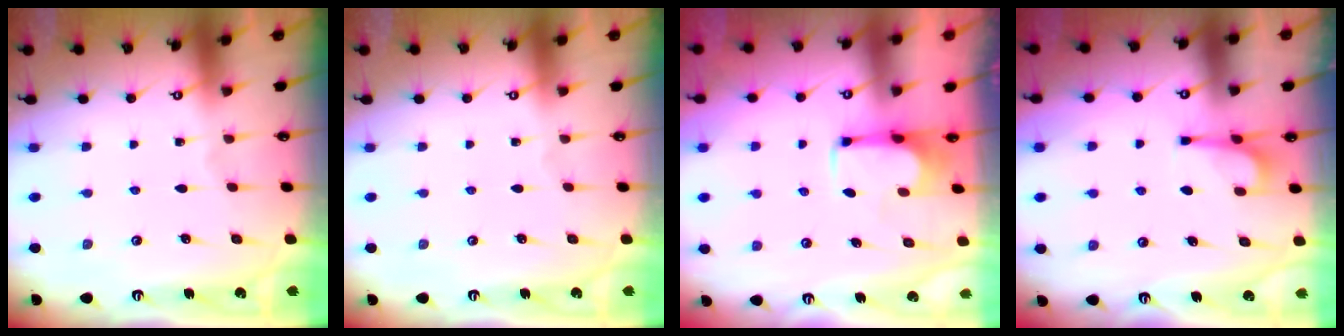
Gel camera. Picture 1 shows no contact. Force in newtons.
{"total": 0.0}
{"total": 3.6, "press": 3.6, "slide": 0.7}
{"total": 4.7, "press": 4.7, "slide": 0.5}